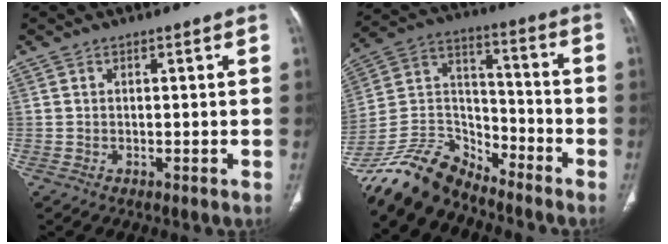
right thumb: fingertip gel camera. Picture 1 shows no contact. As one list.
[{"total": 13.9, "force": [-12.8, 4.6, 2.9], "torque": [-0.048, 0.091, -0.251]}]